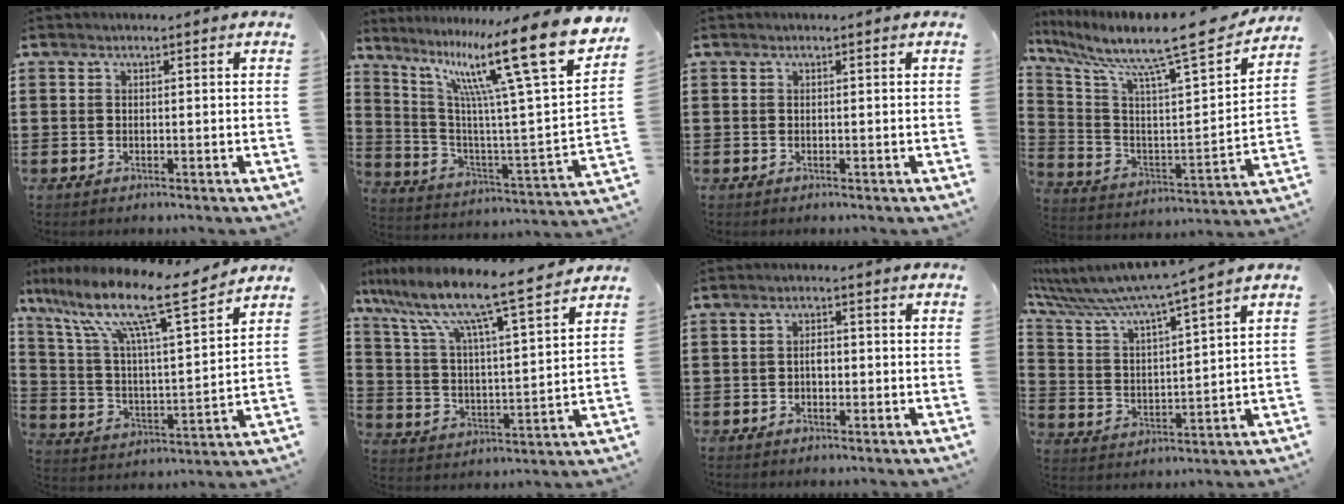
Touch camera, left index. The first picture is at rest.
{"total": 19.0, "force": [11.8, 1.9, 14.9], "torque": [-0.278, -0.079, 0.179]}
{"total": 0.0}
{"total": 11.7, "force": [9.6, 0.6, 6.6], "torque": [-0.150, -0.072, 0.145]}
{"total": 13.0, "force": [9.6, 1.6, 8.7], "torque": [-0.194, -0.058, 0.156]}
{"total": 9.5, "force": [8.0, 0.4, 5.1], "torque": [-0.132, -0.054, 0.127]}
{"total": 1.8, "force": [-0.4, 0.9, 1.5], "torque": [-0.031, 0.004, -0.009]}
{"total": 6.2, "force": [5.4, -0.8, 2.9], "torque": [-0.084, -0.046, 0.084]}